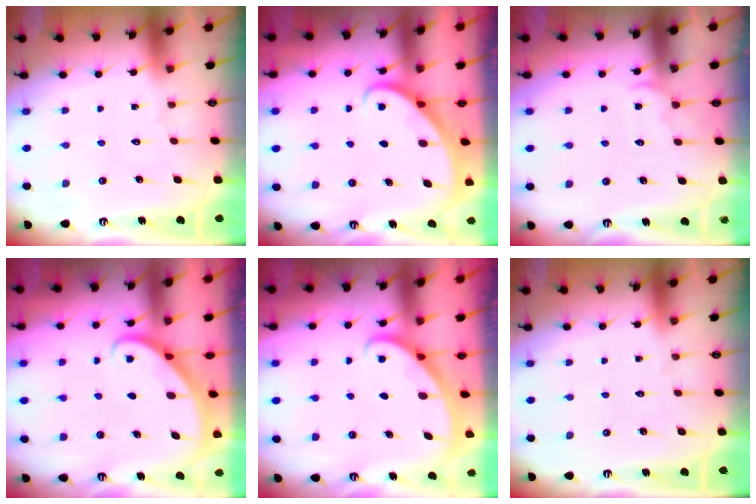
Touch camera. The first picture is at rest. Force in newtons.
{"total": 2.7, "press": 2.7, "slide": 0.2}
{"total": 5.3, "press": 5.3, "slide": 0.5}
{"total": 2.7, "press": 2.7, "slide": 0.2}
{"total": 2.7, "press": 2.7, "slide": 0.1}
{"total": 0.0}